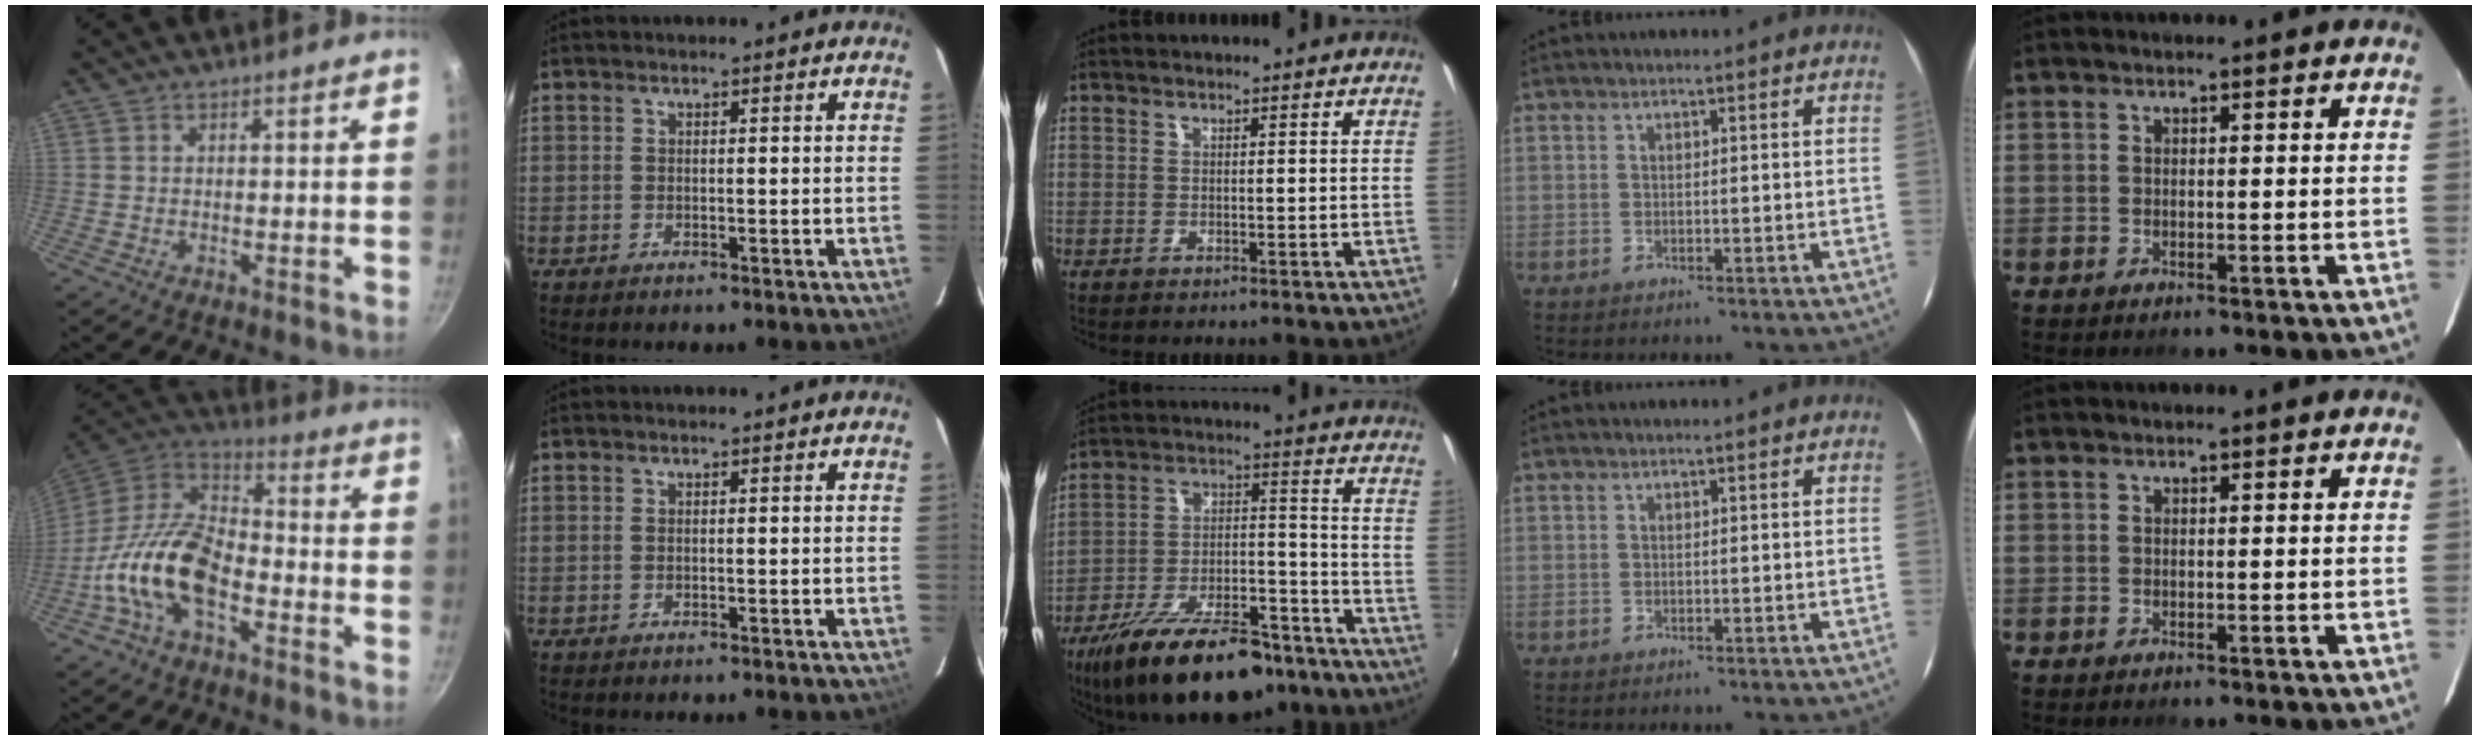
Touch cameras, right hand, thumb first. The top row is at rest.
{"thumb": {"total": 17.1, "force": [-6.2, 9.5, 12.9], "torque": [-0.222, 0.051, -0.137]}, "middle": {"total": 23.7, "force": [-17.2, 9.4, 13.4], "torque": [-0.237, -0.011, -0.256]}}